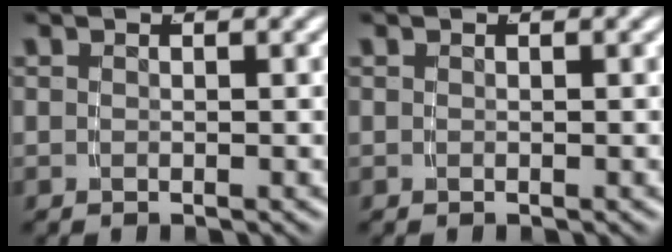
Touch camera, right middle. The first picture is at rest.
{"total": 0.0}